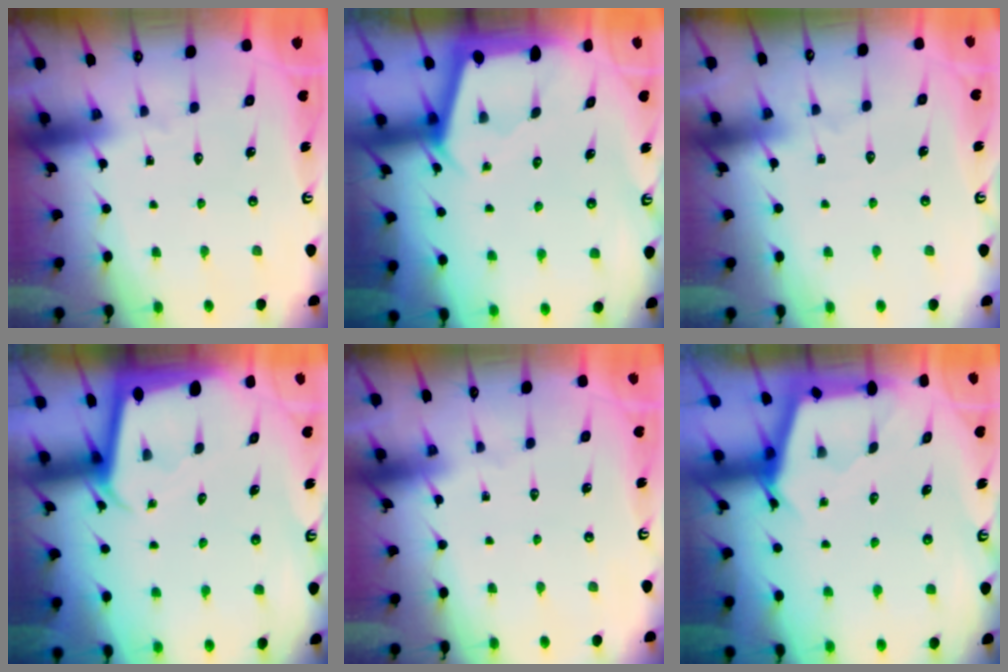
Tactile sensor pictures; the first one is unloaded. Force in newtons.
{"total": 2.4, "press": 2.3, "slide": 0.3}
{"total": 3.9, "press": 3.9, "slide": 0.3}
{"total": 2.0, "press": 2.0, "slide": 0.1}
{"total": 0.0}
{"total": 2.7, "press": 2.7, "slide": 0.4}